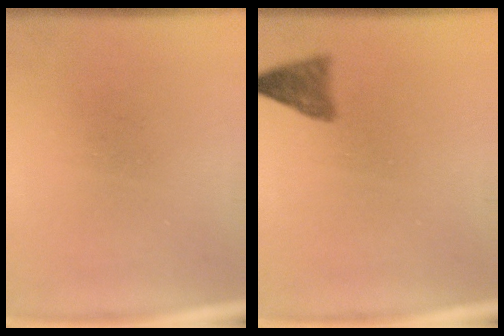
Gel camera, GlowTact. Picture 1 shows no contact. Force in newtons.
{"total": 2.9}